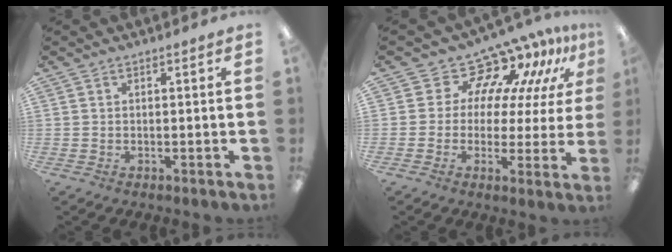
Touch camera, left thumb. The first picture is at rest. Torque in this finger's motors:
{"motor_torque": [0.02, 0.34, -0.28, 0.13, -0.07]}